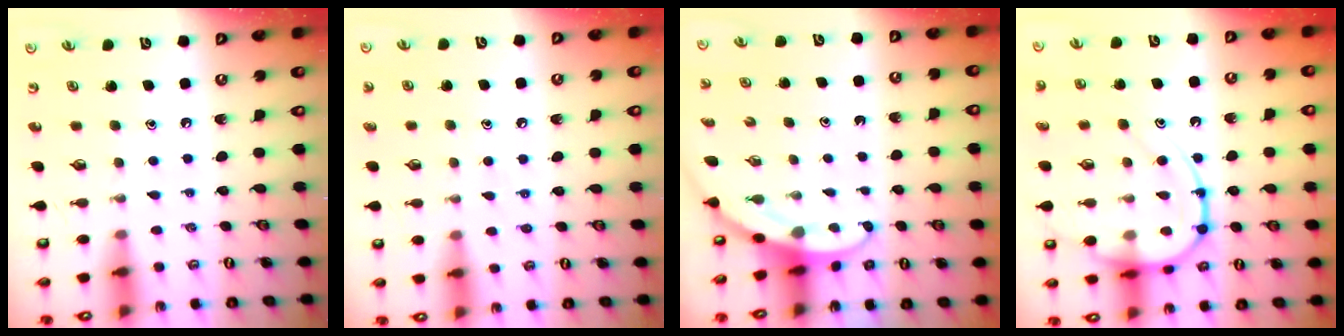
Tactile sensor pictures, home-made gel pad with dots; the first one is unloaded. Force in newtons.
{"total": 5.8, "press": 5.8, "slide": 0.6}
{"total": 3.4, "press": 3.4, "slide": 0.1}
{"total": 14.9, "press": 14.8, "slide": 1.3}